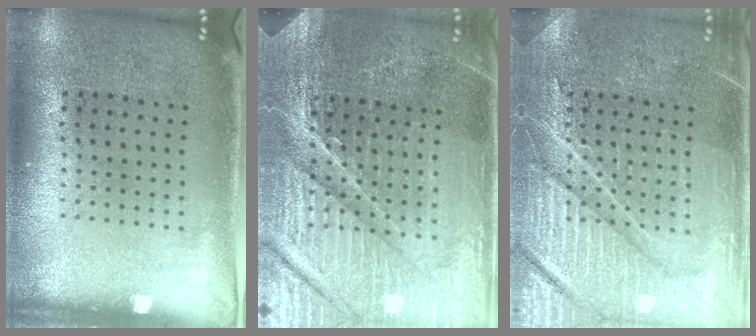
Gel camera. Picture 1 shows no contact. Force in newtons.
{"total": 5.2, "press": 4.9, "slide": 1.9}
{"total": 6.1, "press": 6.0, "slide": 0.8}